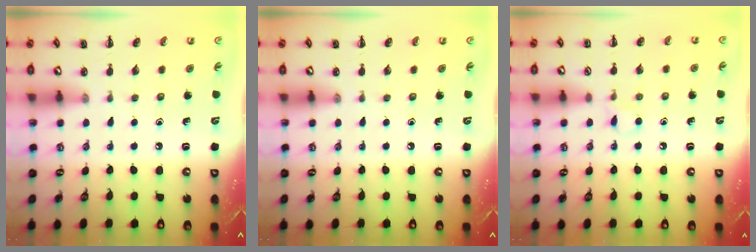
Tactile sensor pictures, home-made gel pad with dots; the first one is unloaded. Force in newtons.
{"total": 0.0}
{"total": 3.7, "press": 3.5, "slide": 1.2}